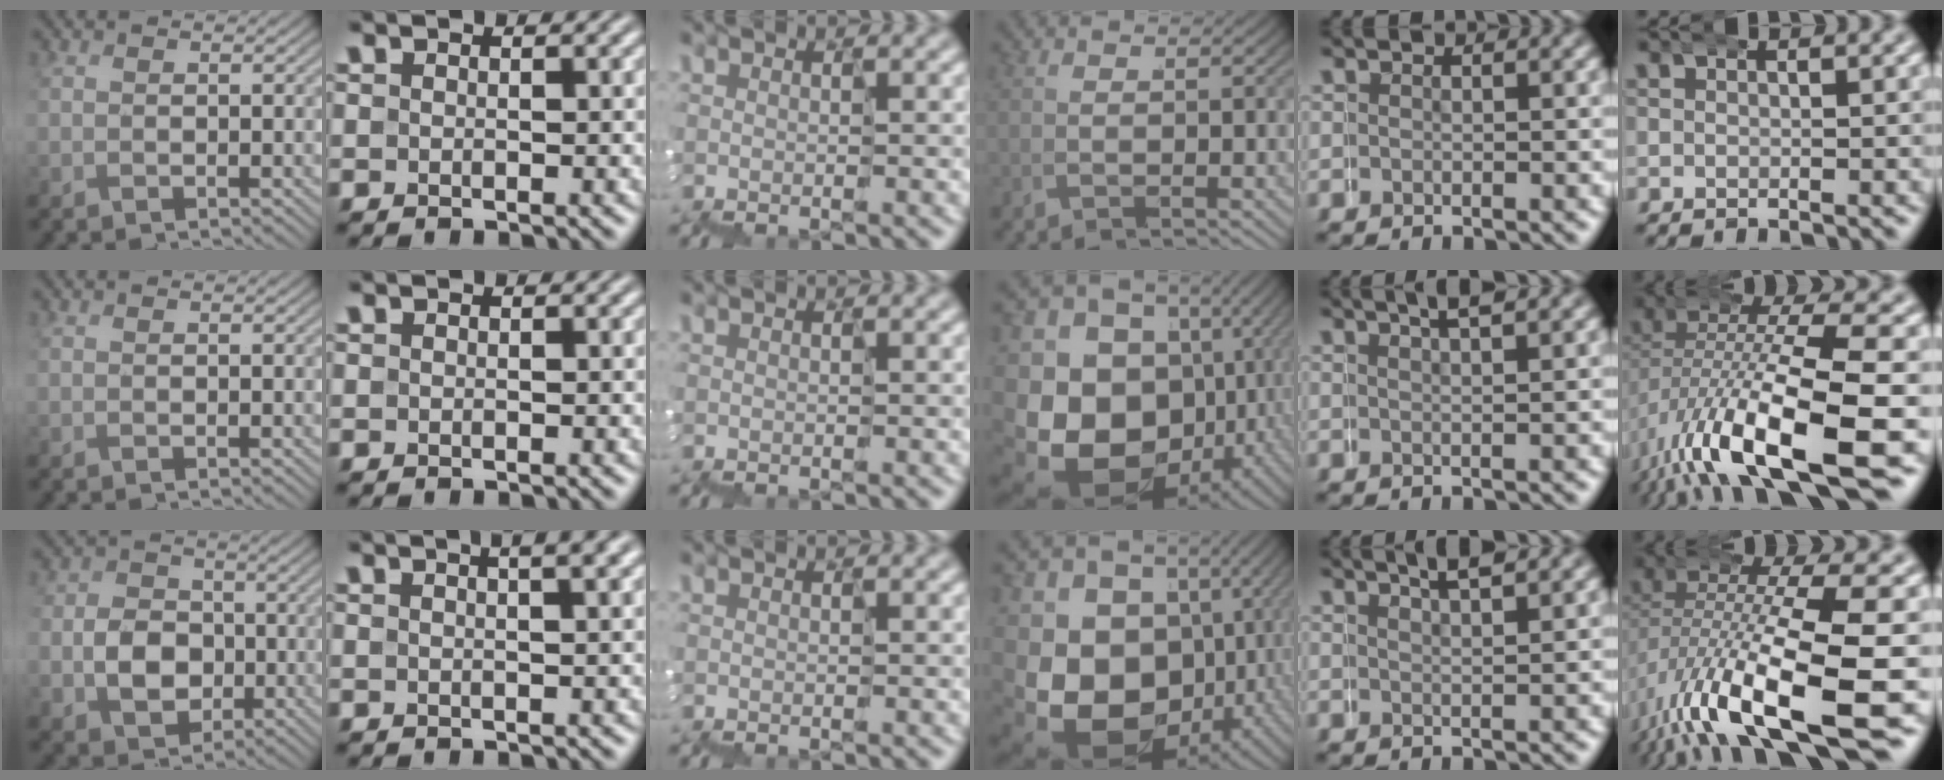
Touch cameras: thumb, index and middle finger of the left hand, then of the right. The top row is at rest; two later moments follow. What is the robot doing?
{"motion": "wrap", "object": "cloth"}